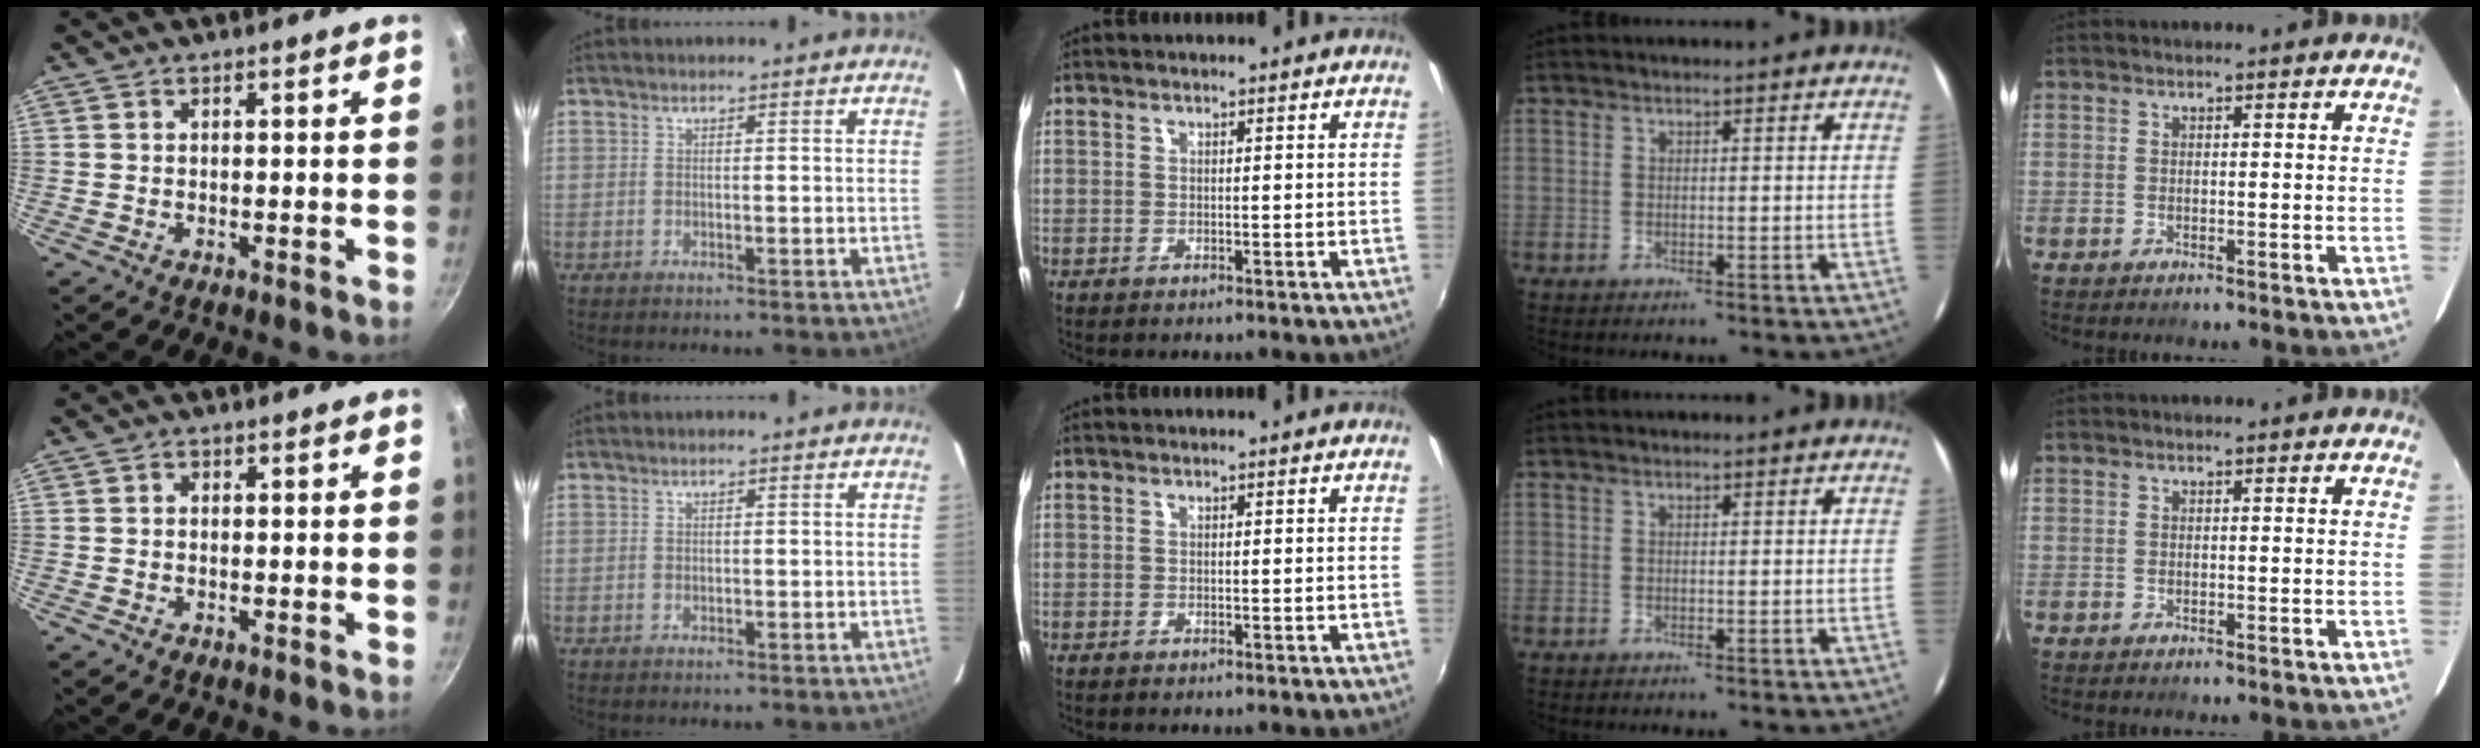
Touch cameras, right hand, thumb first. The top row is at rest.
{"thumb": {"total": 0.8, "force": [0.0, 0.7, 0.3], "torque": [-0.005, 0.004, -0.001]}, "index": {"total": 0.7, "force": [-0.1, 0.5, 0.4], "torque": [-0.007, 0.000, 0.000]}}